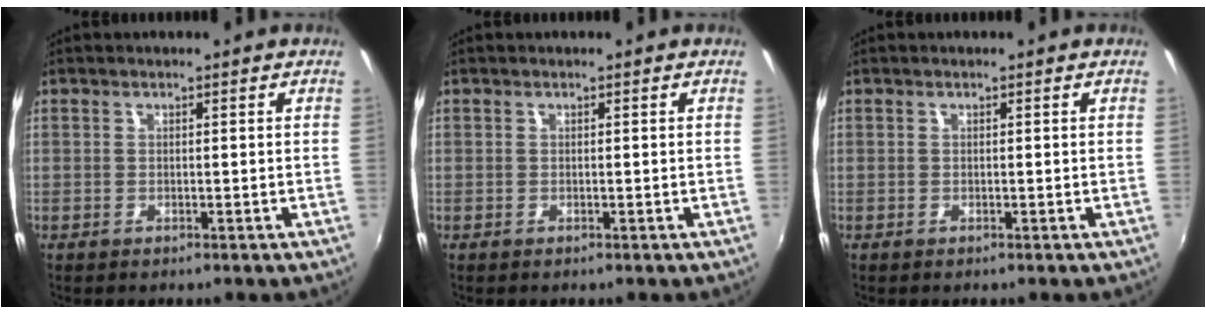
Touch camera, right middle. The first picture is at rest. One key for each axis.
{"total": 0.0}
{"total": 0.0}